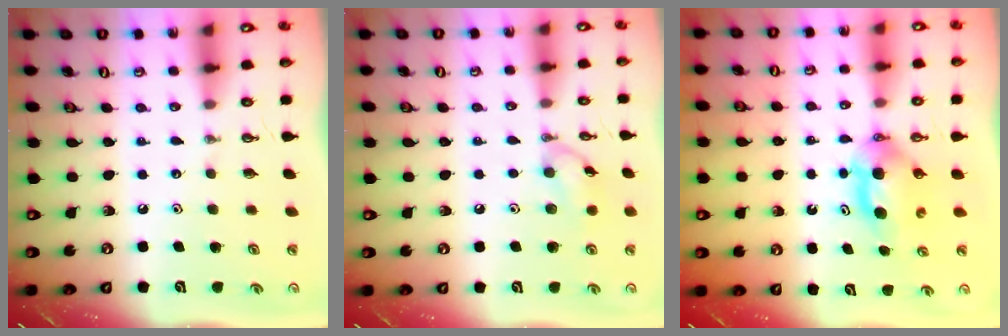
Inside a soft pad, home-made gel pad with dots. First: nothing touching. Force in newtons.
{"total": 8.4, "press": 8.4, "slide": 0.4}
{"total": 6.6, "press": 6.0, "slide": 2.8}